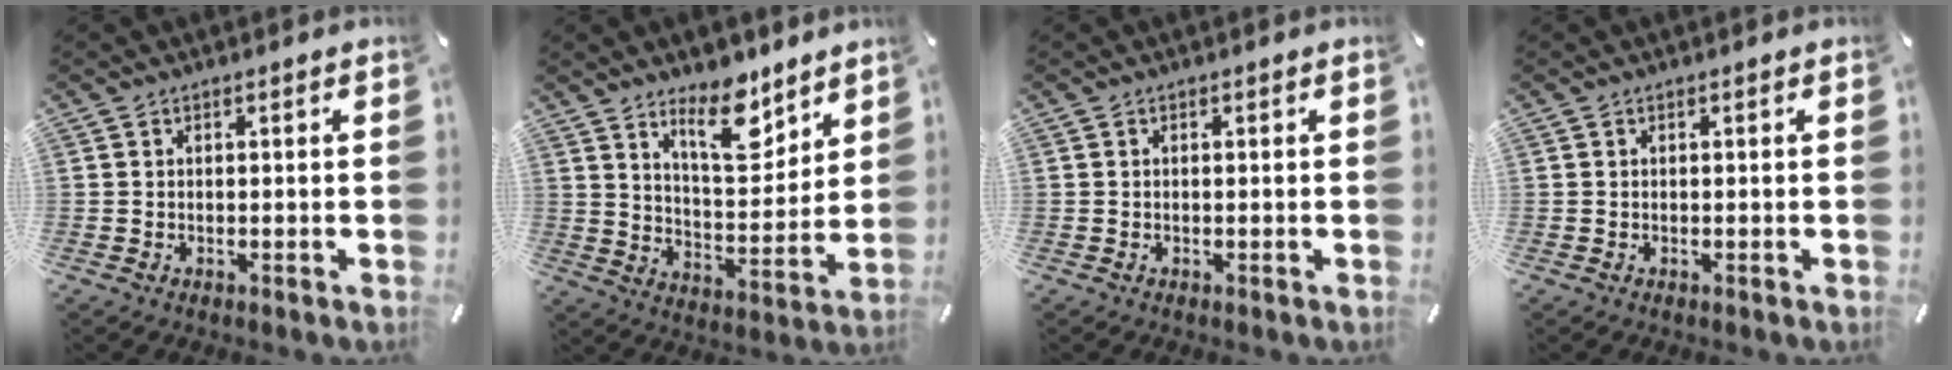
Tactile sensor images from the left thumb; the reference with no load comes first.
{"total": 13.1, "force": [9.5, 5.4, 7.3], "torque": [-0.106, -0.062, 0.163]}
{"total": 0.0}
{"total": 0.0}